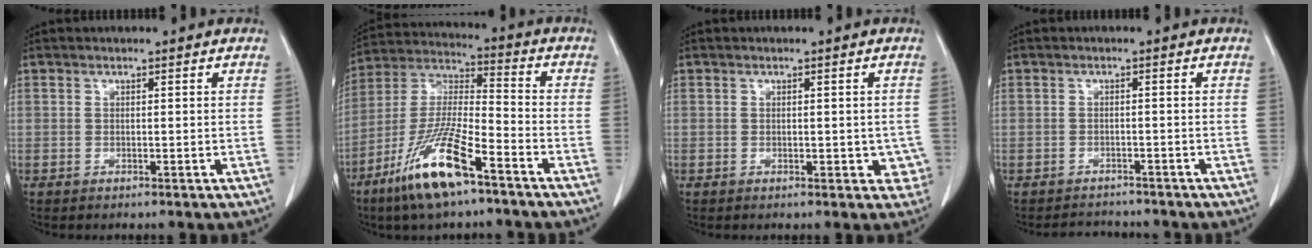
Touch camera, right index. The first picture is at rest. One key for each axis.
{"total": 14.8, "fx": -8.8, "fy": 2.1, "fz": 11.7, "tx": -0.245, "ty": -0.027, "tz": -0.165}
{"total": 3.4, "fx": -0.5, "fy": 2.3, "fz": 2.5, "tx": -0.007, "ty": 0.007, "tz": -0.002}
{"total": 2.6, "fx": -2.4, "fy": 0.8, "fz": 0.0, "tx": 0.000, "ty": -0.004, "tz": -0.036}